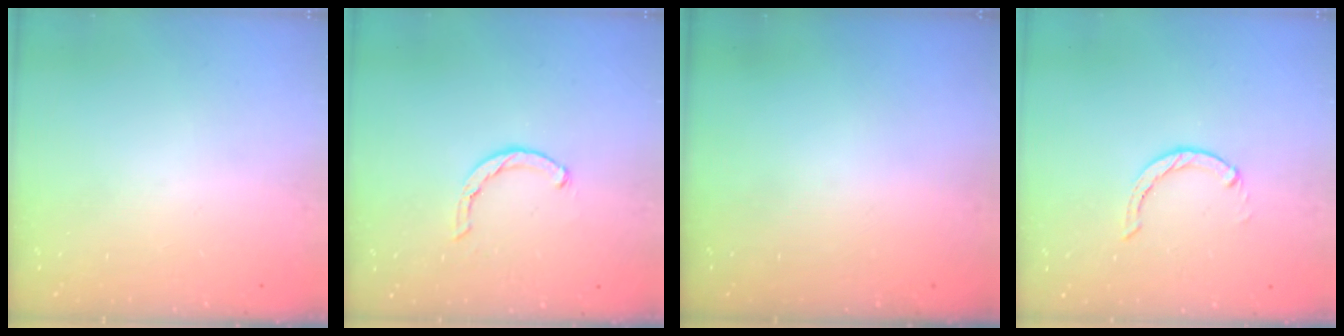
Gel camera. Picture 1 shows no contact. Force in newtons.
{"total": 1.4, "press": 1.3, "slide": 0.3}
{"total": 0.0}
{"total": 0.0}